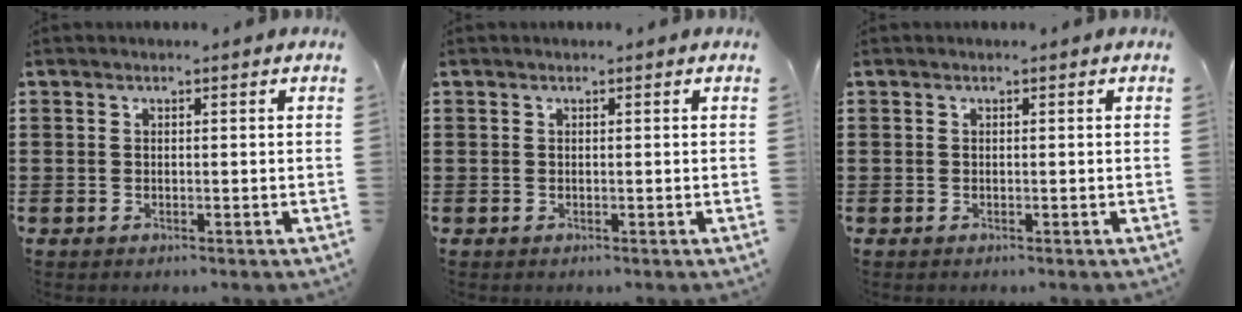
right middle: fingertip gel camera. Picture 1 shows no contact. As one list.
[{"total": 0.0}, {"total": 0.0}]